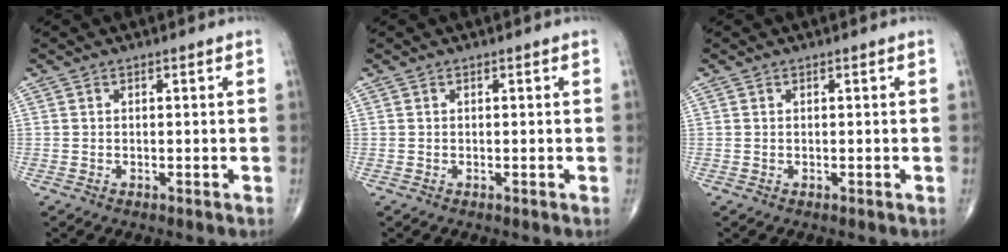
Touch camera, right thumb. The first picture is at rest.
{"total": 0.0}
{"total": 0.0}